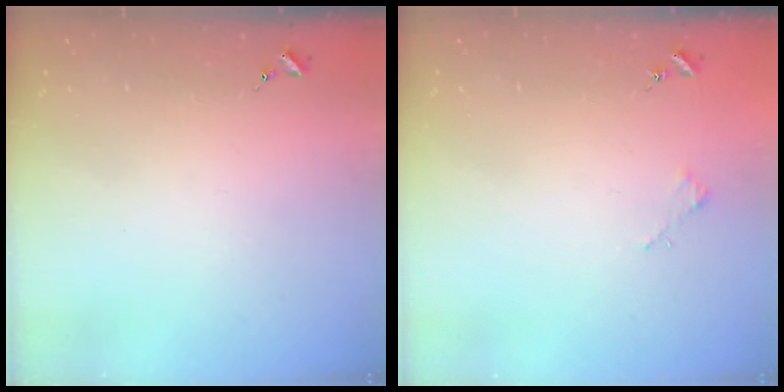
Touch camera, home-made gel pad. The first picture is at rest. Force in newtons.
{"total": 1.8, "press": 1.8, "slide": 0.2}